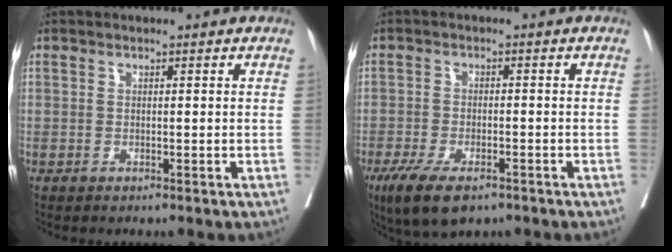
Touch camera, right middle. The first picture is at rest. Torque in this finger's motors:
{"motor_torque": [0.96, -0.82, 0.13, 0.06]}